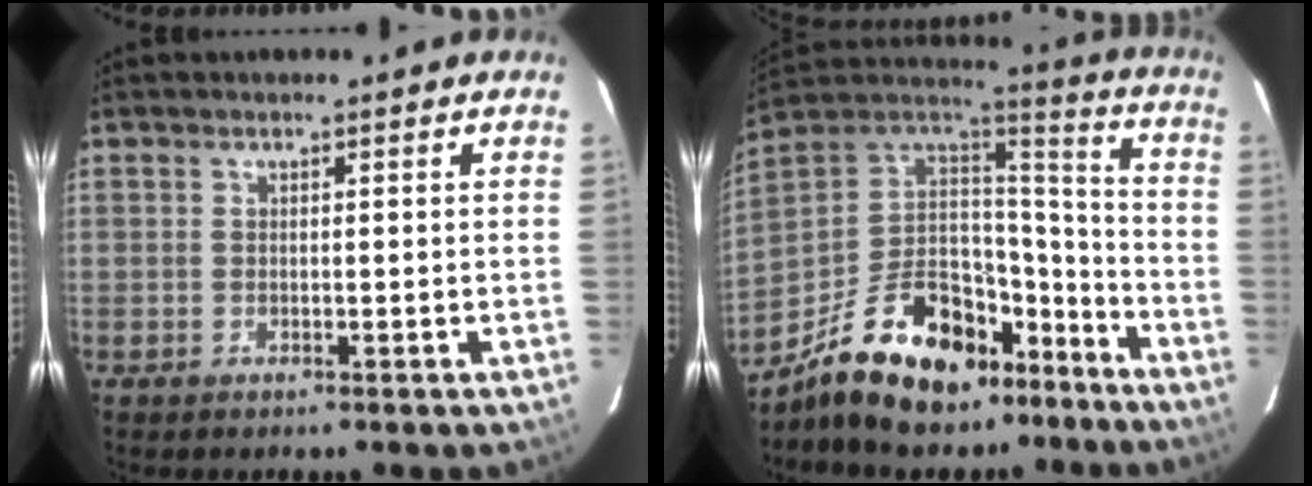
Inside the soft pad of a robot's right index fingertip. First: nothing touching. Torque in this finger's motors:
{"motor_torque": [1.04, -1.10, 0.91, 0.19]}